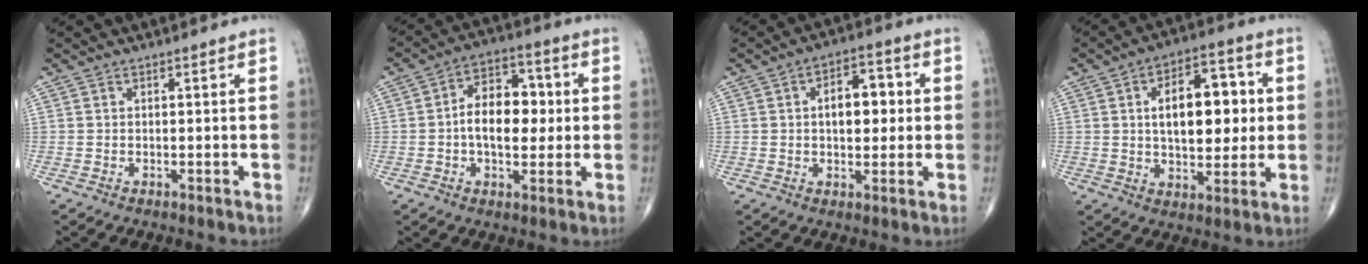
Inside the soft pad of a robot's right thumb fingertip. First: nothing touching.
{"total": 12.1, "force": [0.1, 7.4, 9.6], "torque": [-0.122, 0.022, -0.005]}
{"total": 10.3, "force": [1.2, 5.9, 8.3], "torque": [-0.090, 0.014, 0.015]}
{"total": 15.3, "force": [2.0, 8.3, 12.7], "torque": [-0.155, 0.011, 0.030]}